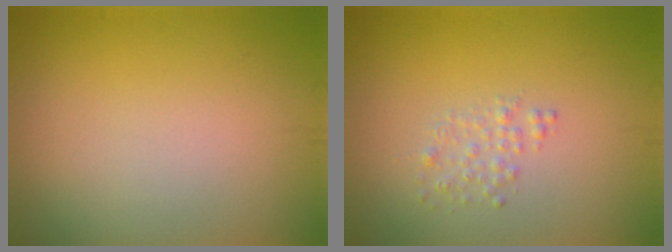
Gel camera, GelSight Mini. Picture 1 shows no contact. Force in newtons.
{"total": 1.3, "press": 1.3, "slide": 0.0}